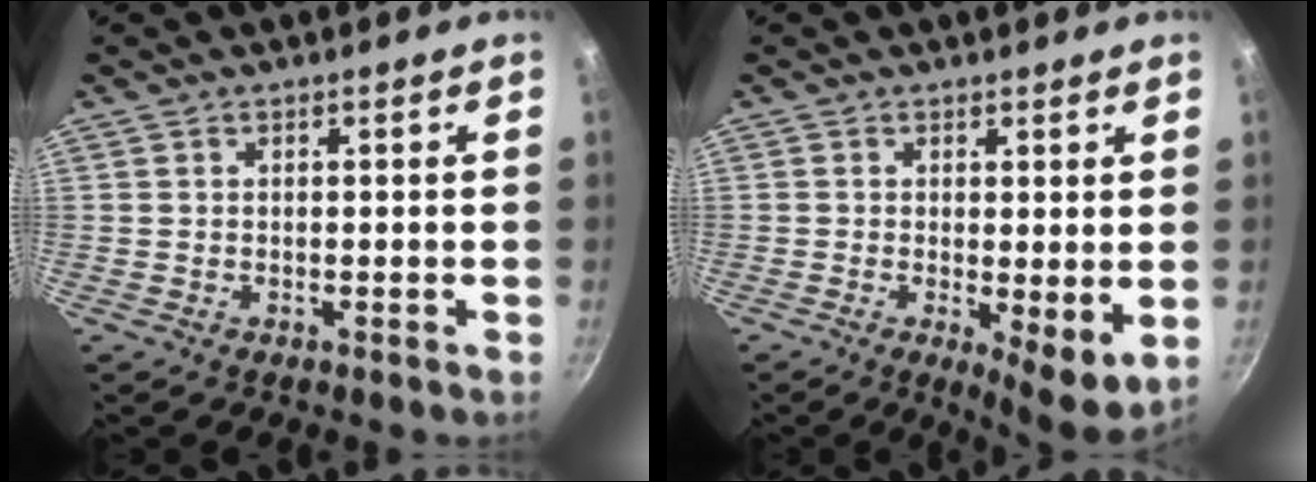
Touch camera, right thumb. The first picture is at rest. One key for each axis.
{"total": 7.0, "fx": -0.2, "fy": 2.4, "fz": 6.6, "tx": -0.087, "ty": -0.024, "tz": 0.001}